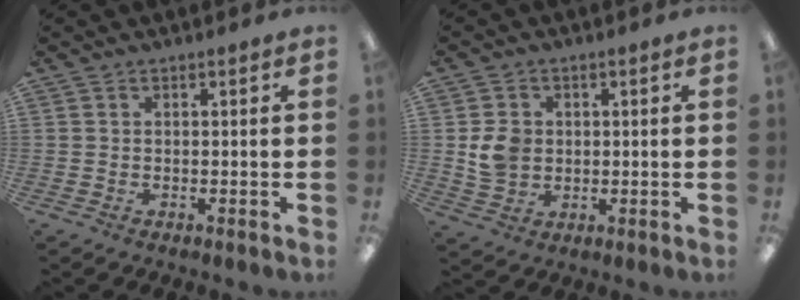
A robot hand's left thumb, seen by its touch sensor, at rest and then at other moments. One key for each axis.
{"total": 6.0, "fx": 0.9, "fy": 5.2, "fz": 2.8, "tx": -0.043, "ty": 0.008, "tz": 0.020}